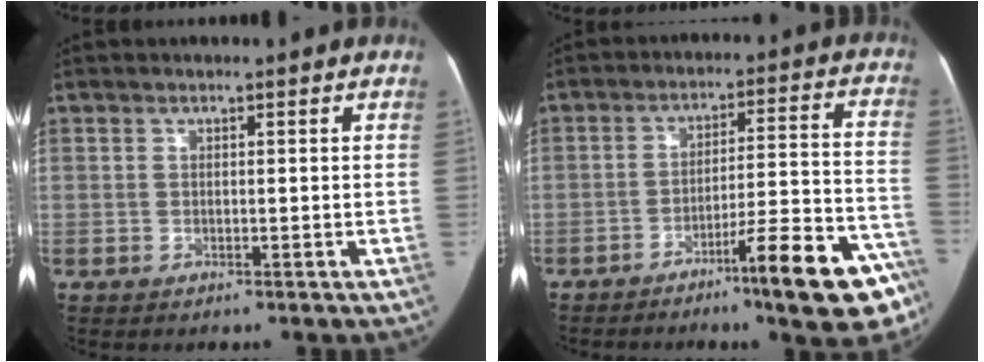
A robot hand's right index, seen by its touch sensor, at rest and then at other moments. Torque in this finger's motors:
{"motor_torque": [1.29, -0.85, 0.26, 0.06]}